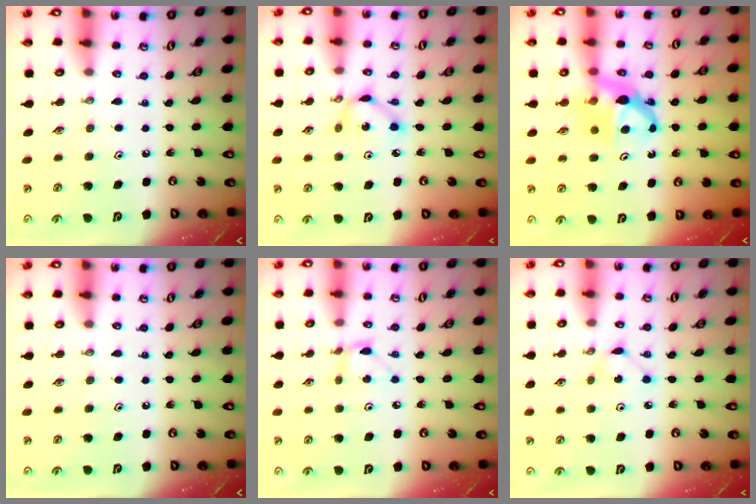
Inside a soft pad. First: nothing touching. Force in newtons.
{"total": 4.9, "press": 4.9, "slide": 0.2}
{"total": 7.3, "press": 7.3, "slide": 0.5}
{"total": 0.0}
{"total": 2.9, "press": 2.9, "slide": 0.3}
{"total": 2.9, "press": 2.9, "slide": 0.4}